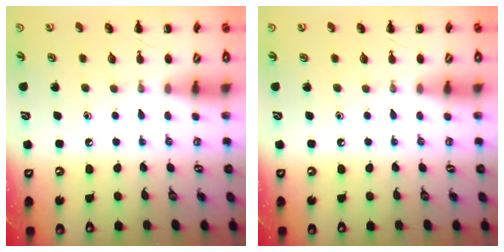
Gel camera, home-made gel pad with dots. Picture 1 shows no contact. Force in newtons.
{"total": 0.0}